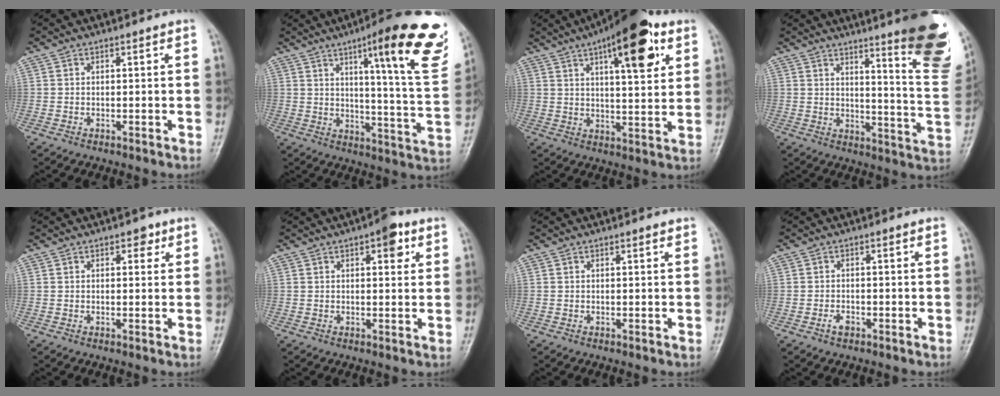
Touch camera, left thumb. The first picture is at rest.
{"total": 23.4, "force": [12.4, 3.7, 19.5], "torque": [-0.234, -0.053, 0.164]}
{"total": 16.7, "force": [8.1, 5.6, 13.5], "torque": [-0.168, -0.020, 0.114]}
{"total": 20.0, "force": [12.4, 3.1, 15.4], "torque": [-0.162, -0.084, 0.155]}
{"total": 2.4, "force": [1.2, 1.5, 1.4], "torque": [-0.001, -0.002, 0.013]}
{"total": 4.8, "force": [2.3, 2.2, 3.7], "torque": [-0.031, -0.003, 0.023]}
{"total": 0.6, "force": [0.4, 0.2, 0.4], "torque": [-0.007, -0.001, 0.004]}
{"total": 1.8, "force": [-1.1, 1.0, 1.0], "torque": [-0.017, 0.006, -0.020]}